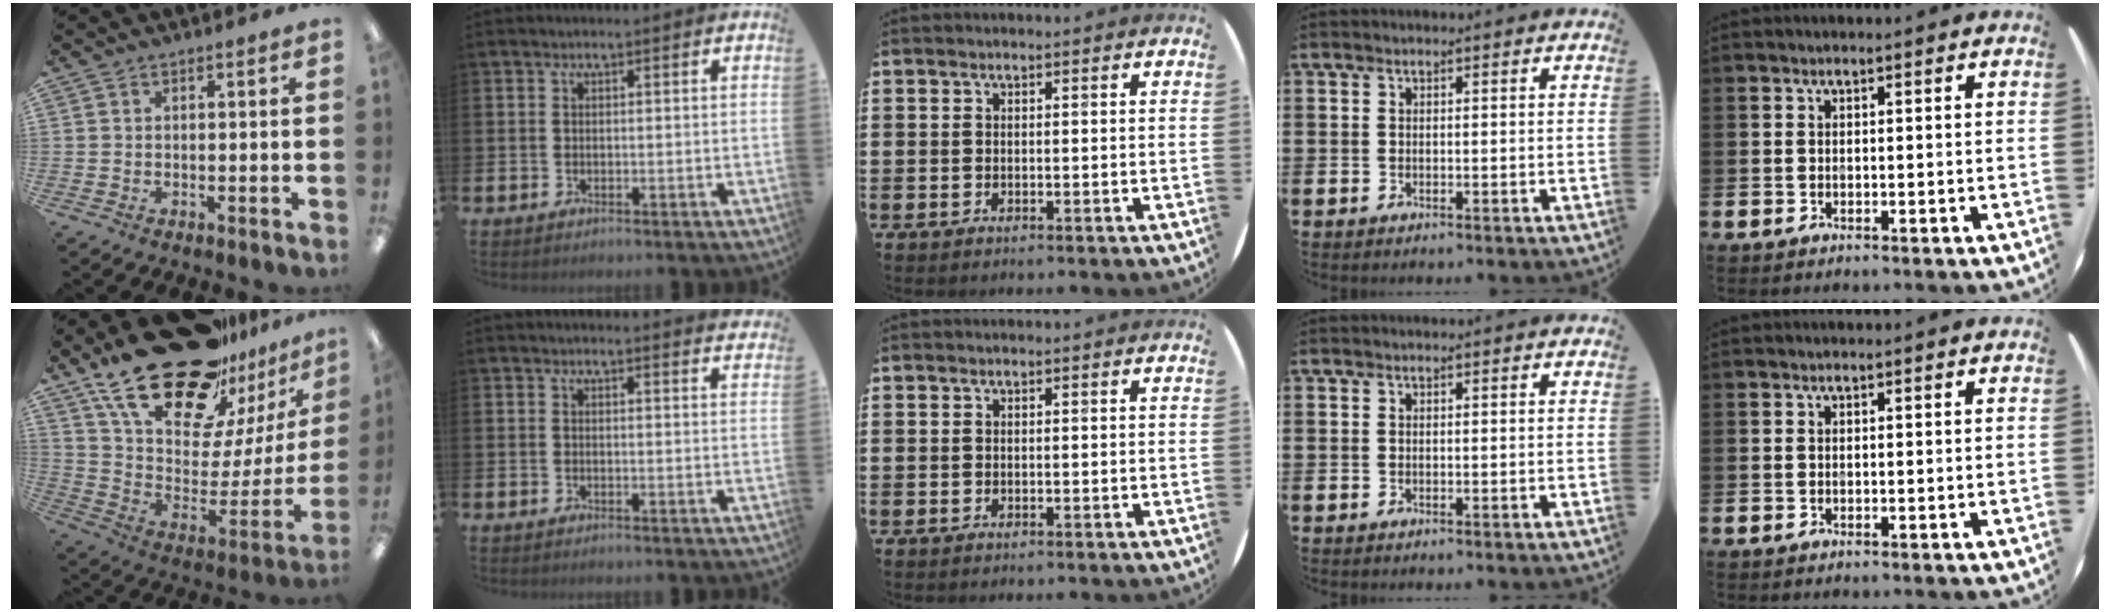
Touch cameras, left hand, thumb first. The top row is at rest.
{"thumb": {"total": 28.6, "force": [20.0, 13.0, 15.7], "torque": [-0.266, -0.123, 0.367]}, "index": {"total": 1.7, "force": [1.7, -0.1, 0.0], "torque": [0.012, -0.014, 0.028]}}